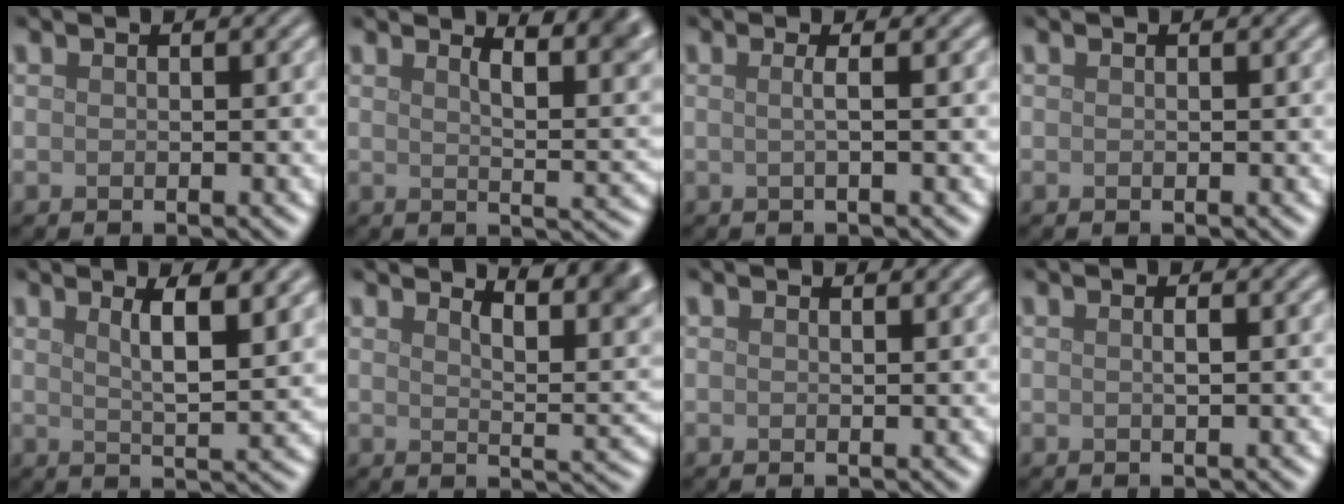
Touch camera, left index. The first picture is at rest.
{"total": 6.6, "force": [3.8, 2.2, 4.9], "torque": [-0.039, 0.014, 0.046]}
{"total": 1.6, "force": [0.2, 0.6, 1.5], "torque": [-0.019, 0.000, -0.011]}
{"total": 0.0}
{"total": 5.6, "force": [2.6, 1.5, 4.7], "torque": [-0.064, 0.002, 0.039]}
{"total": 6.4, "force": [4.2, 2.0, 4.4], "torque": [-0.044, 0.011, 0.056]}
{"total": 0.8, "force": [0.7, 0.1, 0.2], "torque": [-0.002, -0.001, 0.012]}
{"total": 0.9, "force": [0.2, 0.2, 0.9], "torque": [-0.014, 0.004, 0.001]}